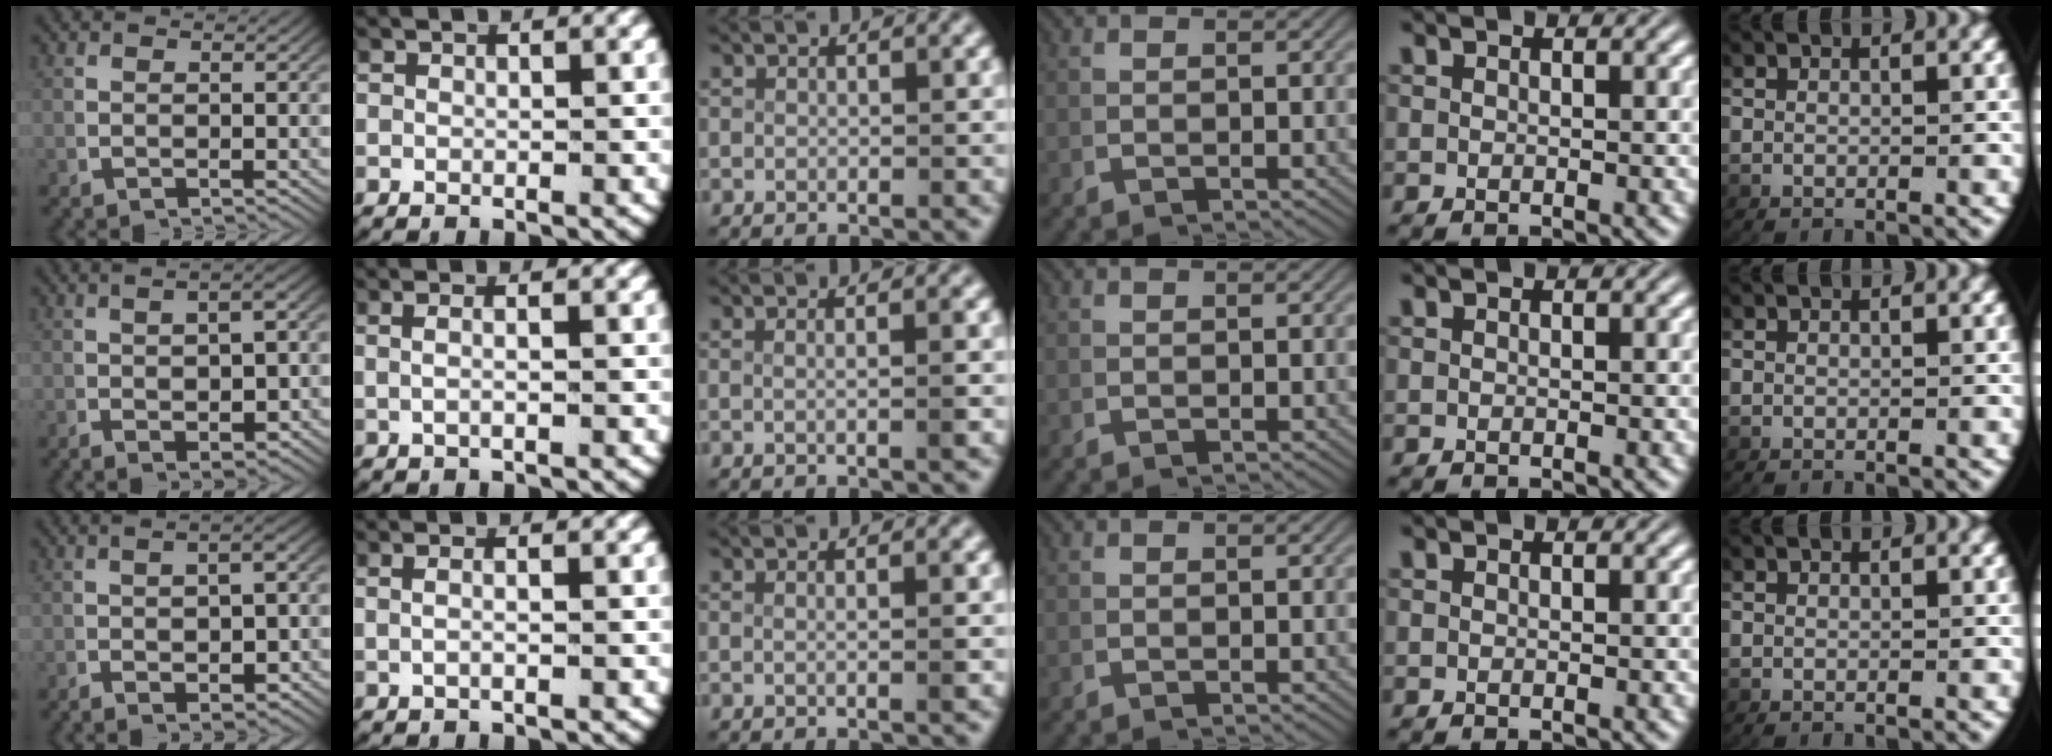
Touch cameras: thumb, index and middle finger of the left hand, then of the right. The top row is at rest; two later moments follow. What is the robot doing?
{"motion": "lift_and_place", "object": "towel"}